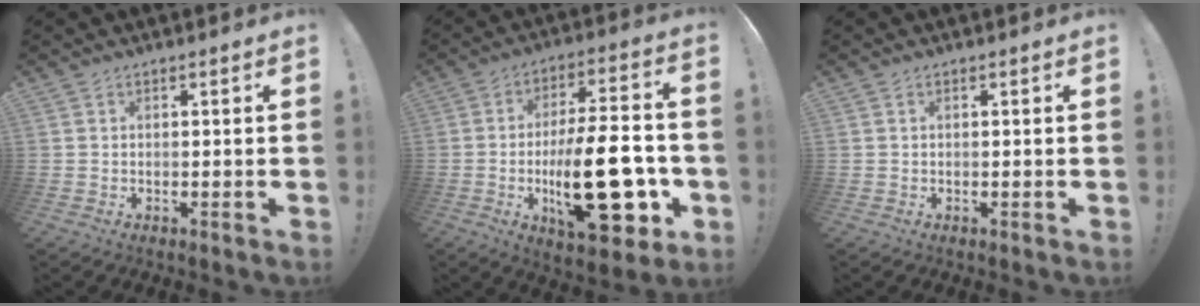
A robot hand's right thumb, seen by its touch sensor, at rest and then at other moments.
{"total": 26.4, "force": [-5.9, 10.2, 23.6], "torque": [-0.375, 0.022, -0.086]}
{"total": 0.0}